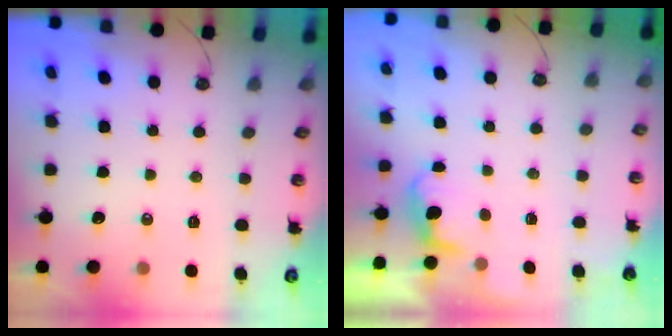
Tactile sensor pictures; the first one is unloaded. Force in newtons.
{"total": 1.2, "press": 0.9, "slide": 0.7}